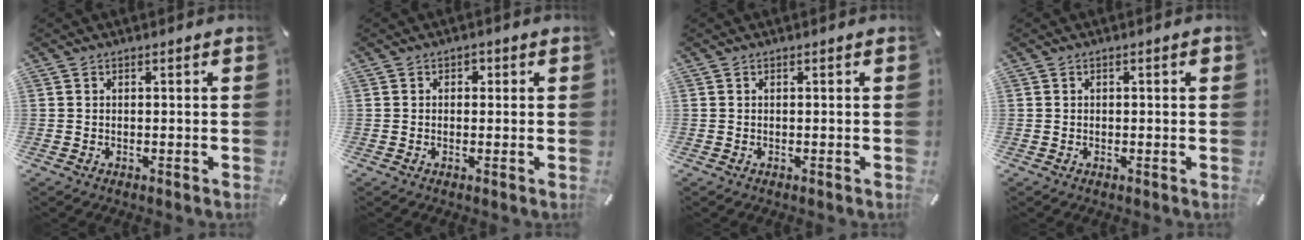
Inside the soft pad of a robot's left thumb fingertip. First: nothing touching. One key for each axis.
{"total": 1.4, "fx": 0.0, "fy": 1.3, "fz": 0.5, "tx": -0.003, "ty": 0.004, "tz": -0.004}
{"total": 0.0}
{"total": 0.8, "fx": 0.1, "fy": 0.5, "fz": 0.6, "tx": -0.011, "ty": 0.005, "tz": 0.001}